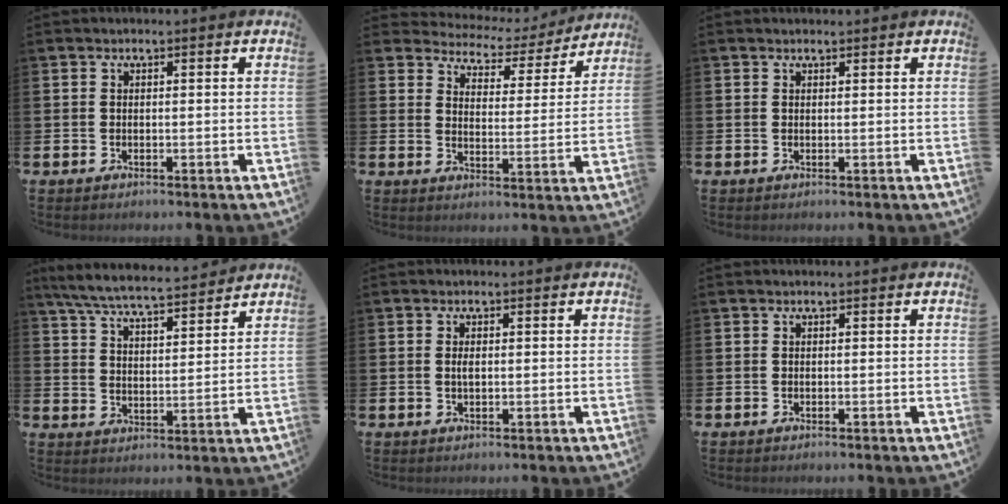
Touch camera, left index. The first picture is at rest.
{"total": 4.0, "force": [3.5, 1.8, 0.3], "torque": [-0.028, -0.035, 0.053]}
{"total": 0.5, "force": [0.5, 0.1, 0.0], "torque": [0.008, -0.003, 0.007]}
{"total": 6.6, "force": [6.2, 0.6, 2.0], "torque": [-0.062, -0.040, 0.108]}
{"total": 1.1, "force": [0.0, 0.5, 1.0], "torque": [-0.019, 0.003, -0.001]}
{"total": 0.0}